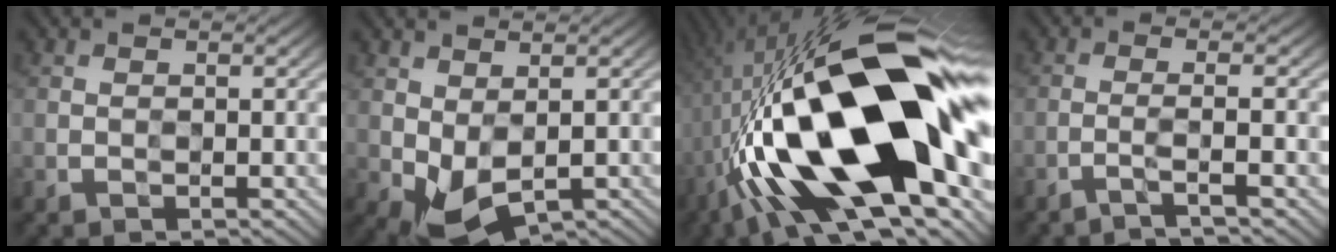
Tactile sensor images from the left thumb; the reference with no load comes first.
{"total": 3.3, "force": [0.4, 2.1, 2.5], "torque": [-0.066, 0.002, 0.010]}
{"total": 21.8, "force": [-3.0, 9.0, 19.7], "torque": [-0.369, 0.028, -0.055]}
{"total": 2.2, "force": [-1.7, -0.1, 1.3], "torque": [-0.011, 0.014, -0.052]}